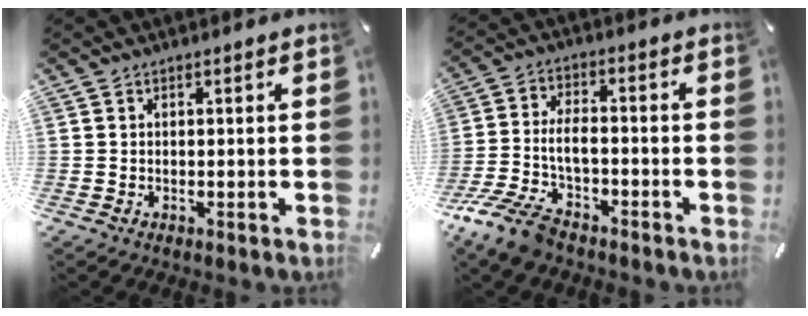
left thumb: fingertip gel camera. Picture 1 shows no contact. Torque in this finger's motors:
{"motor_torque": [-0.68, 2.22, 0.44, 0.33, 0.25]}